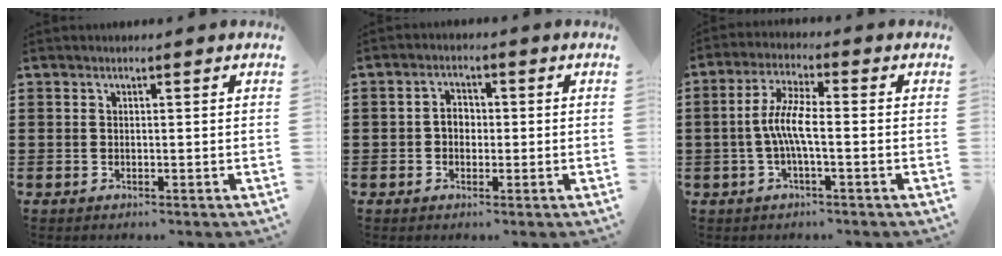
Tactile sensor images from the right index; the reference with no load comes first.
{"total": 2.4, "force": [-0.4, 1.8, 1.6], "torque": [-0.033, 0.006, -0.009]}
{"total": 5.9, "force": [-1.2, 1.0, 5.7], "torque": [-0.123, -0.006, -0.031]}